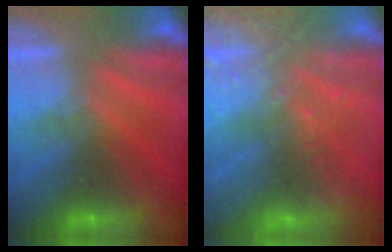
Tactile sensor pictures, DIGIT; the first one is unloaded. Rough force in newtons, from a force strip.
{"total": 8.5}